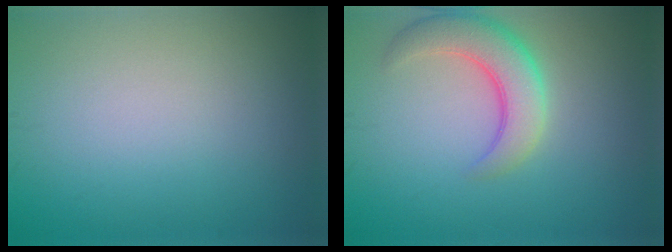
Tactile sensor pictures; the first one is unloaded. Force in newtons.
{"total": 5.2, "press": 5.2, "slide": 0.3}